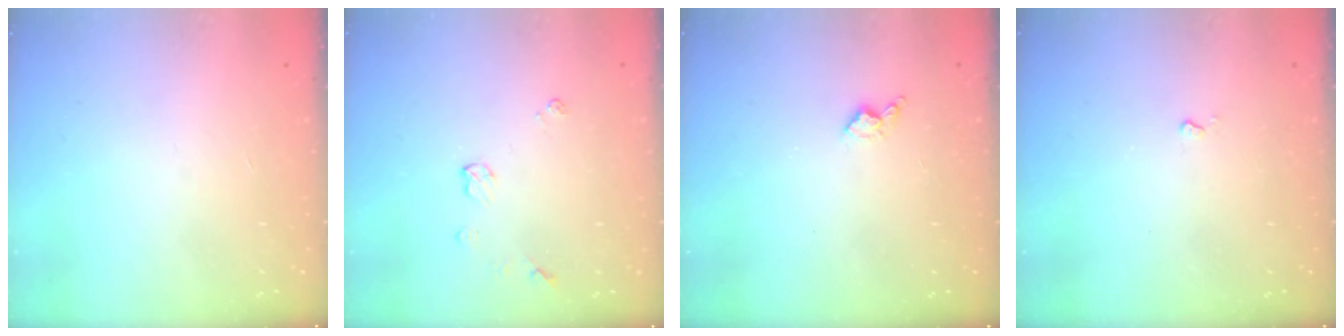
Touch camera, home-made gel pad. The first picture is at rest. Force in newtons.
{"total": 4.9, "press": 4.9, "slide": 0.6}
{"total": 4.0, "press": 3.9, "slide": 0.7}
{"total": 2.4, "press": 2.4, "slide": 0.4}